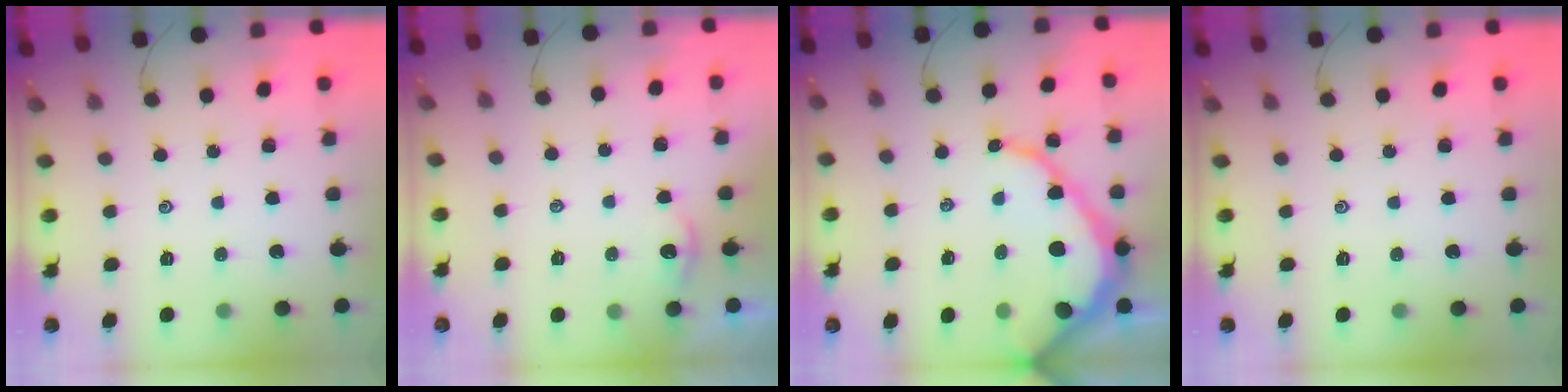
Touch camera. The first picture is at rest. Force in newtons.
{"total": 2.0, "press": 2.0, "slide": 0.1}
{"total": 12.7, "press": 12.7, "slide": 0.9}
{"total": 0.0}